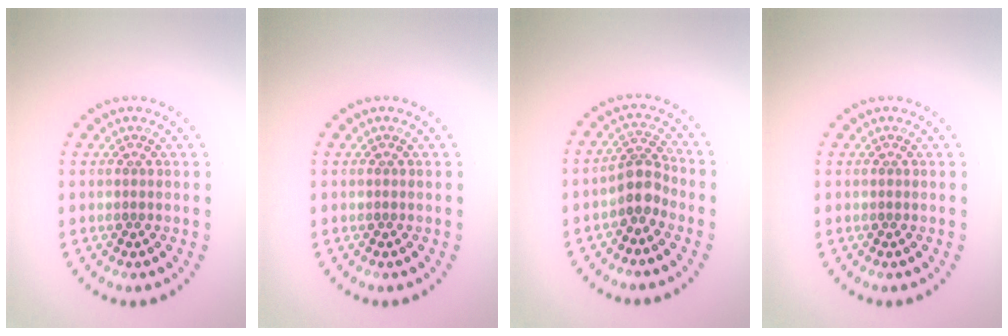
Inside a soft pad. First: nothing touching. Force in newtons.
{"total": 0.0}
{"total": 2.7, "press": 2.2, "slide": 1.6}
{"total": 0.0}